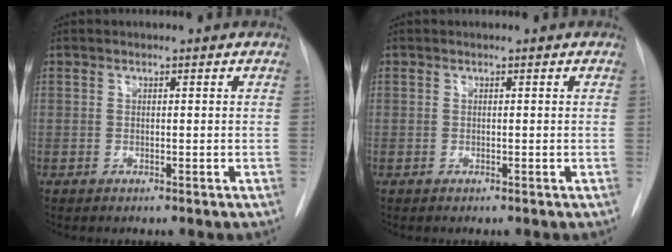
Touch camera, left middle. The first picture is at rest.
{"total": 0.0}